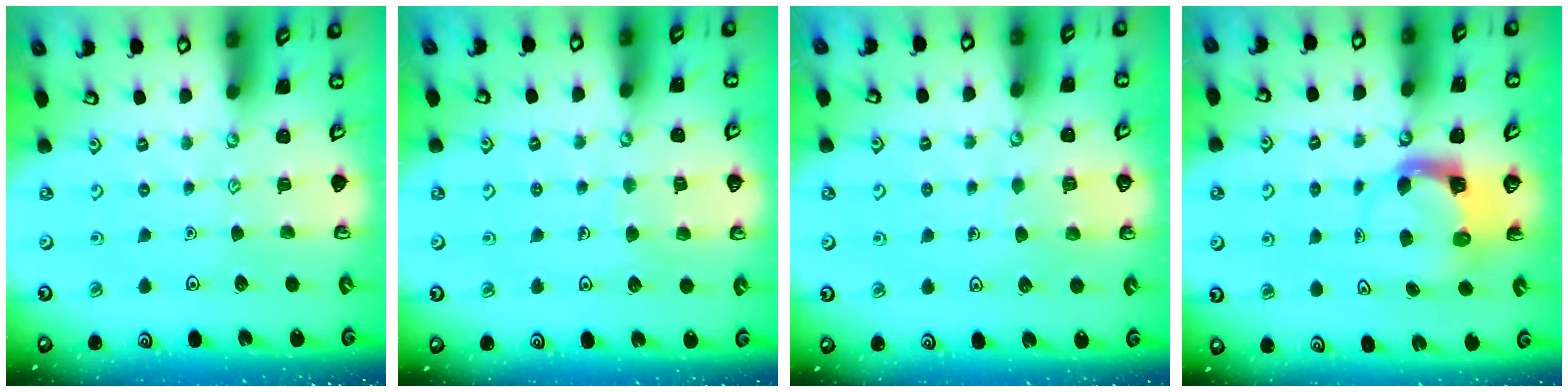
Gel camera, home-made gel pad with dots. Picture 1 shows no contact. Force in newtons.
{"total": 4.7, "press": 4.7, "slide": 0.4}
{"total": 4.2, "press": 4.2, "slide": 0.2}
{"total": 3.9, "press": 3.8, "slide": 0.6}